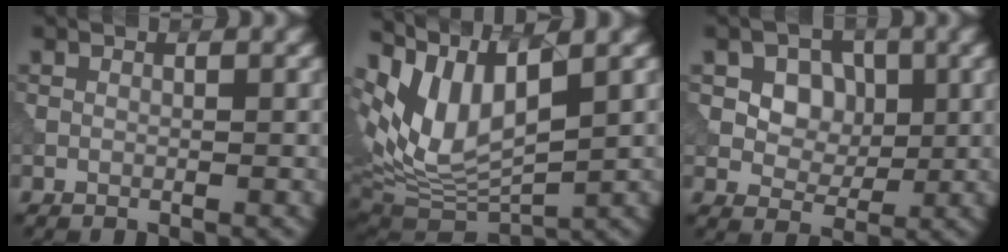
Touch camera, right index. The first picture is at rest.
{"total": 8.9, "force": [3.9, 4.0, 7.0], "torque": [-0.154, 0.001, 0.081]}
{"total": 4.8, "force": [1.5, 3.8, 2.5], "torque": [-0.055, -0.004, 0.029]}